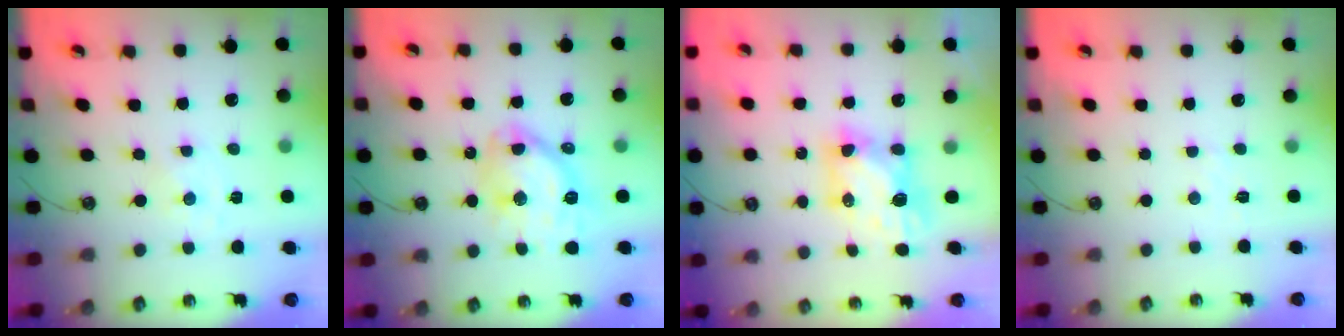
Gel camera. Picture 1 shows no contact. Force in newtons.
{"total": 14.2, "press": 14.1, "slide": 1.5}
{"total": 7.6, "press": 7.6, "slide": 0.8}
{"total": 2.9, "press": 2.9, "slide": 0.4}